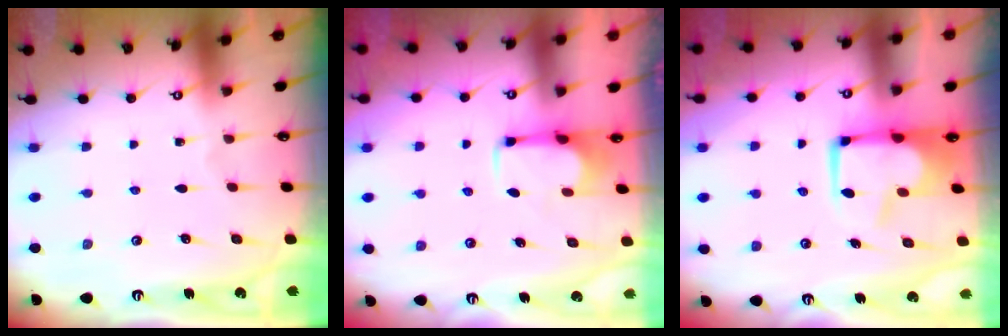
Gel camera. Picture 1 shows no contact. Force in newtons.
{"total": 2.7, "press": 2.5, "slide": 0.9}
{"total": 5.2, "press": 5.0, "slide": 1.4}